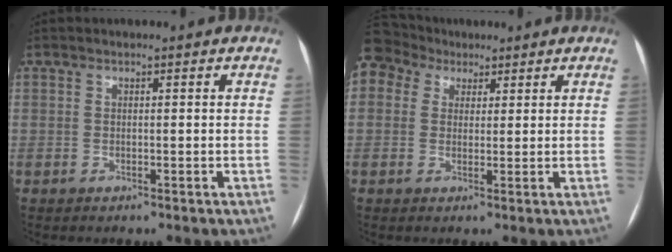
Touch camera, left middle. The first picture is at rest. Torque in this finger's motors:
{"motor_torque": [1.11, -1.05, 1.06, 0.21]}